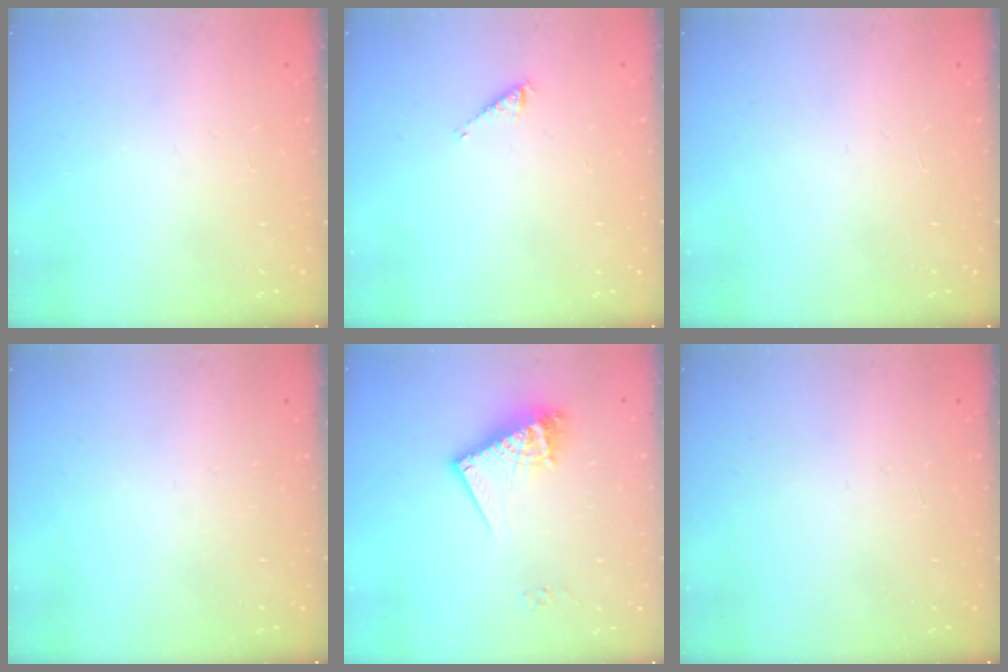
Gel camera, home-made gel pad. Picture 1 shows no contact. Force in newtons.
{"total": 2.8, "press": 2.8, "slide": 0.4}
{"total": 0.0}
{"total": 0.0}
{"total": 13.0, "press": 12.9, "slide": 1.2}
{"total": 0.0}